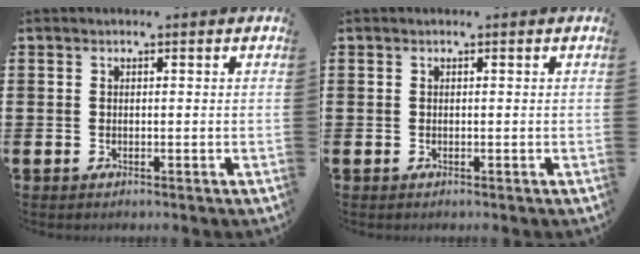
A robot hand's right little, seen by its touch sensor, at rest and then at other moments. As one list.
[{"total": 0.0}]